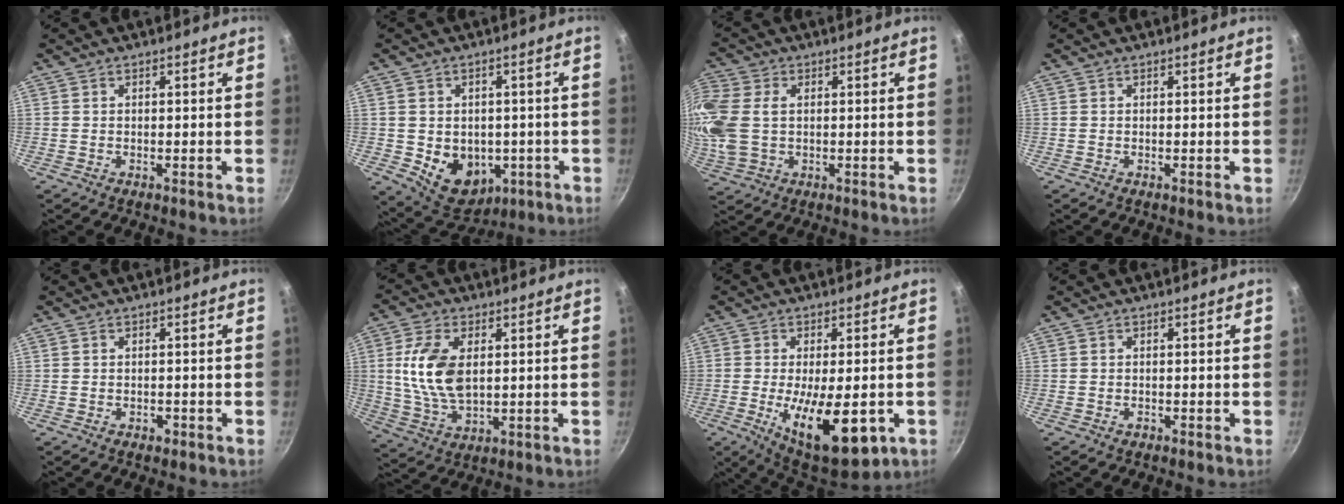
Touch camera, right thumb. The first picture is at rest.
{"total": 11.1, "force": [-2.6, 8.4, 6.8], "torque": [-0.072, 0.006, -0.018]}
{"total": 13.9, "force": [1.2, 9.6, 10.0], "torque": [-0.274, 0.007, 0.030]}
{"total": 0.0}
{"total": 1.1, "force": [-0.6, 0.7, 0.5], "torque": [-0.005, 0.002, -0.009]}
{"total": 12.5, "force": [2.0, 6.9, 10.2], "torque": [-0.204, -0.008, 0.044]}
{"total": 15.9, "force": [-4.6, 6.7, 13.7], "torque": [-0.216, -0.017, -0.050]}
{"total": 0.6, "force": [-0.4, 0.4, 0.2], "torque": [-0.002, 0.002, -0.007]}